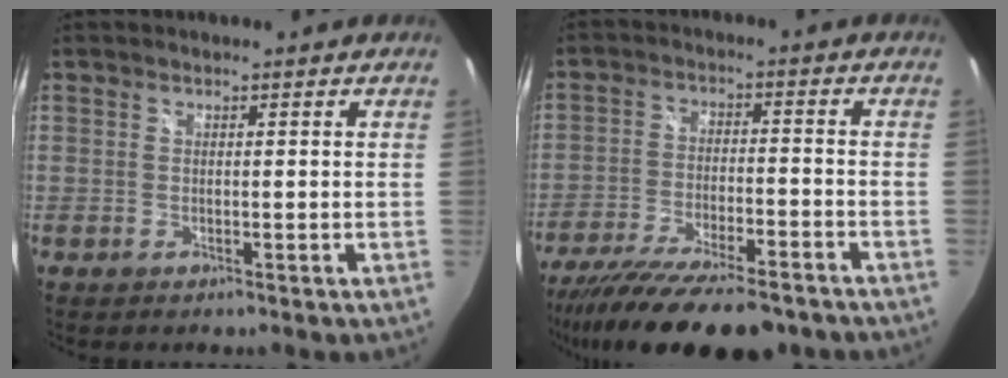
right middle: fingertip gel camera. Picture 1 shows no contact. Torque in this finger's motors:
{"motor_torque": [1.08, -1.06, 0.32, 0.12]}